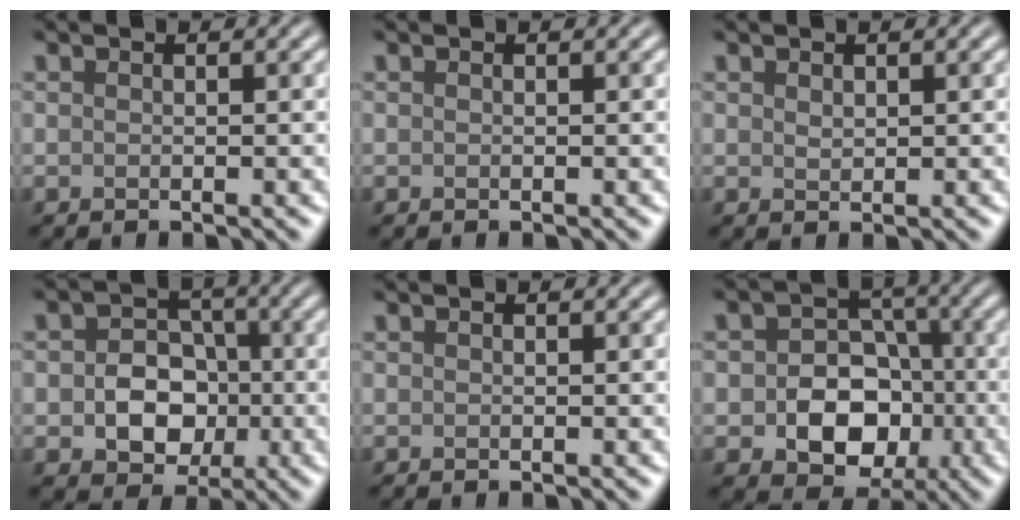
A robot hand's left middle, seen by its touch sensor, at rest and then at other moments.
{"total": 0.0}
{"total": 0.7, "force": [0.4, 0.4, 0.4], "torque": [-0.010, -0.001, 0.010]}
{"total": 6.0, "force": [-1.0, 4.8, 3.5], "torque": [-0.031, -0.005, -0.030]}
{"total": 0.0}
{"total": 7.7, "force": [-1.8, 6.1, 4.2], "torque": [-0.035, -0.009, -0.046]}